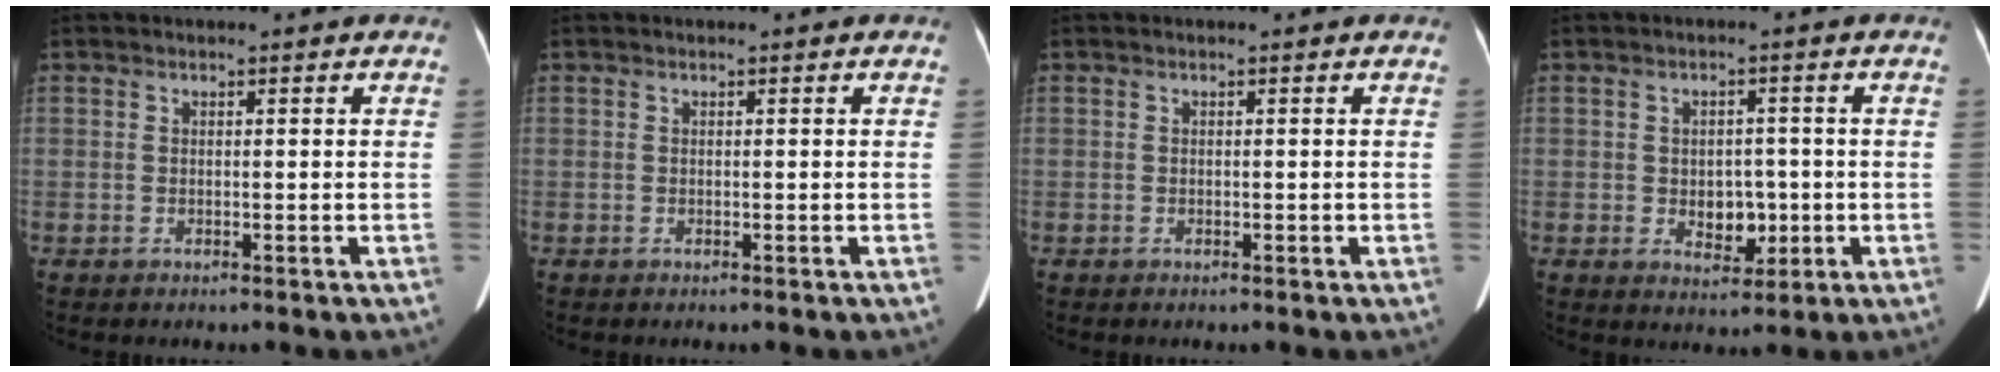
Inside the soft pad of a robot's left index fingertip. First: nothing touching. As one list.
[{"total": 0.0}, {"total": 0.0}, {"total": 4.4, "force": [-0.6, 3.1, 3.1], "torque": [-0.043, 0.006, 0.000]}]